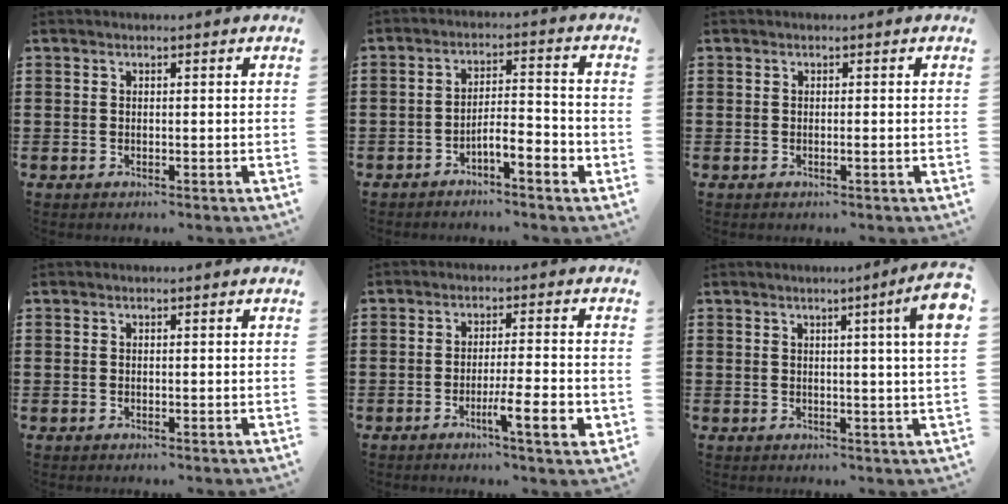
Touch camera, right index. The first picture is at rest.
{"total": 3.9, "force": [-2.8, 0.7, 2.7], "torque": [-0.049, 0.008, -0.055]}
{"total": 0.5, "force": [-0.2, 0.0, 0.5], "torque": [-0.009, -0.003, -0.003]}
{"total": 0.0}
{"total": 7.4, "force": [-2.8, 0.9, 6.8], "torque": [-0.106, -0.004, -0.045]}
{"total": 5.9, "force": [2.1, -0.6, 5.5], "torque": [-0.089, -0.013, 0.029]}